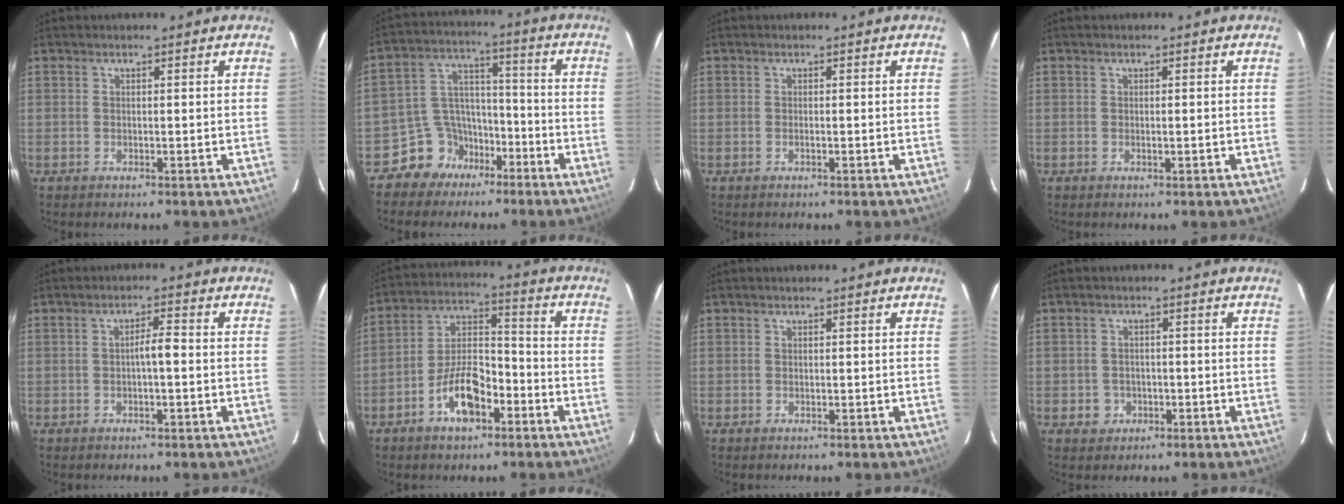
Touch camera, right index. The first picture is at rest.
{"total": 9.1, "force": [-5.8, 6.8, 1.8], "torque": [-0.041, 0.037, -0.095]}
{"total": 0.6, "force": [-0.3, 0.3, 0.5], "torque": [-0.014, 0.000, -0.005]}
{"total": 0.9, "force": [-0.2, 0.3, 0.8], "torque": [-0.018, -0.001, -0.002]}
{"total": 3.1, "force": [-0.4, 0.7, 3.0], "torque": [-0.050, 0.010, -0.005]}
{"total": 10.5, "force": [-5.3, 4.5, 7.8], "torque": [-0.160, 0.019, -0.094]}
{"total": 0.0}
{"total": 3.2, "force": [-1.1, 2.8, 0.8], "torque": [-0.011, 0.008, -0.013]}